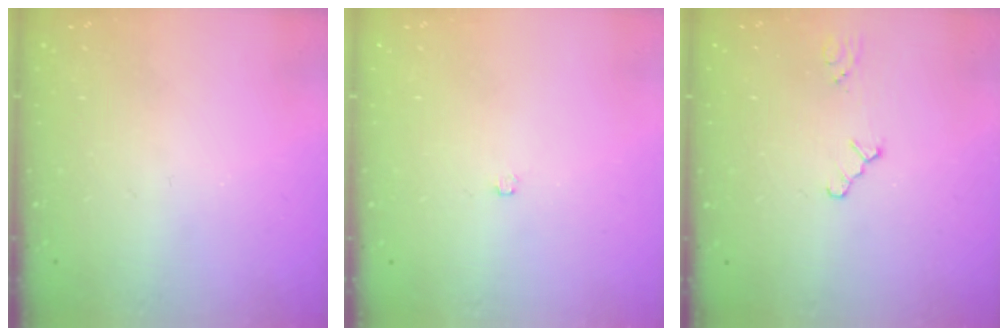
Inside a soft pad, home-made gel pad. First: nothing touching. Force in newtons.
{"total": 2.0, "press": 2.0, "slide": 0.3}
{"total": 0.9, "press": 0.8, "slide": 0.2}